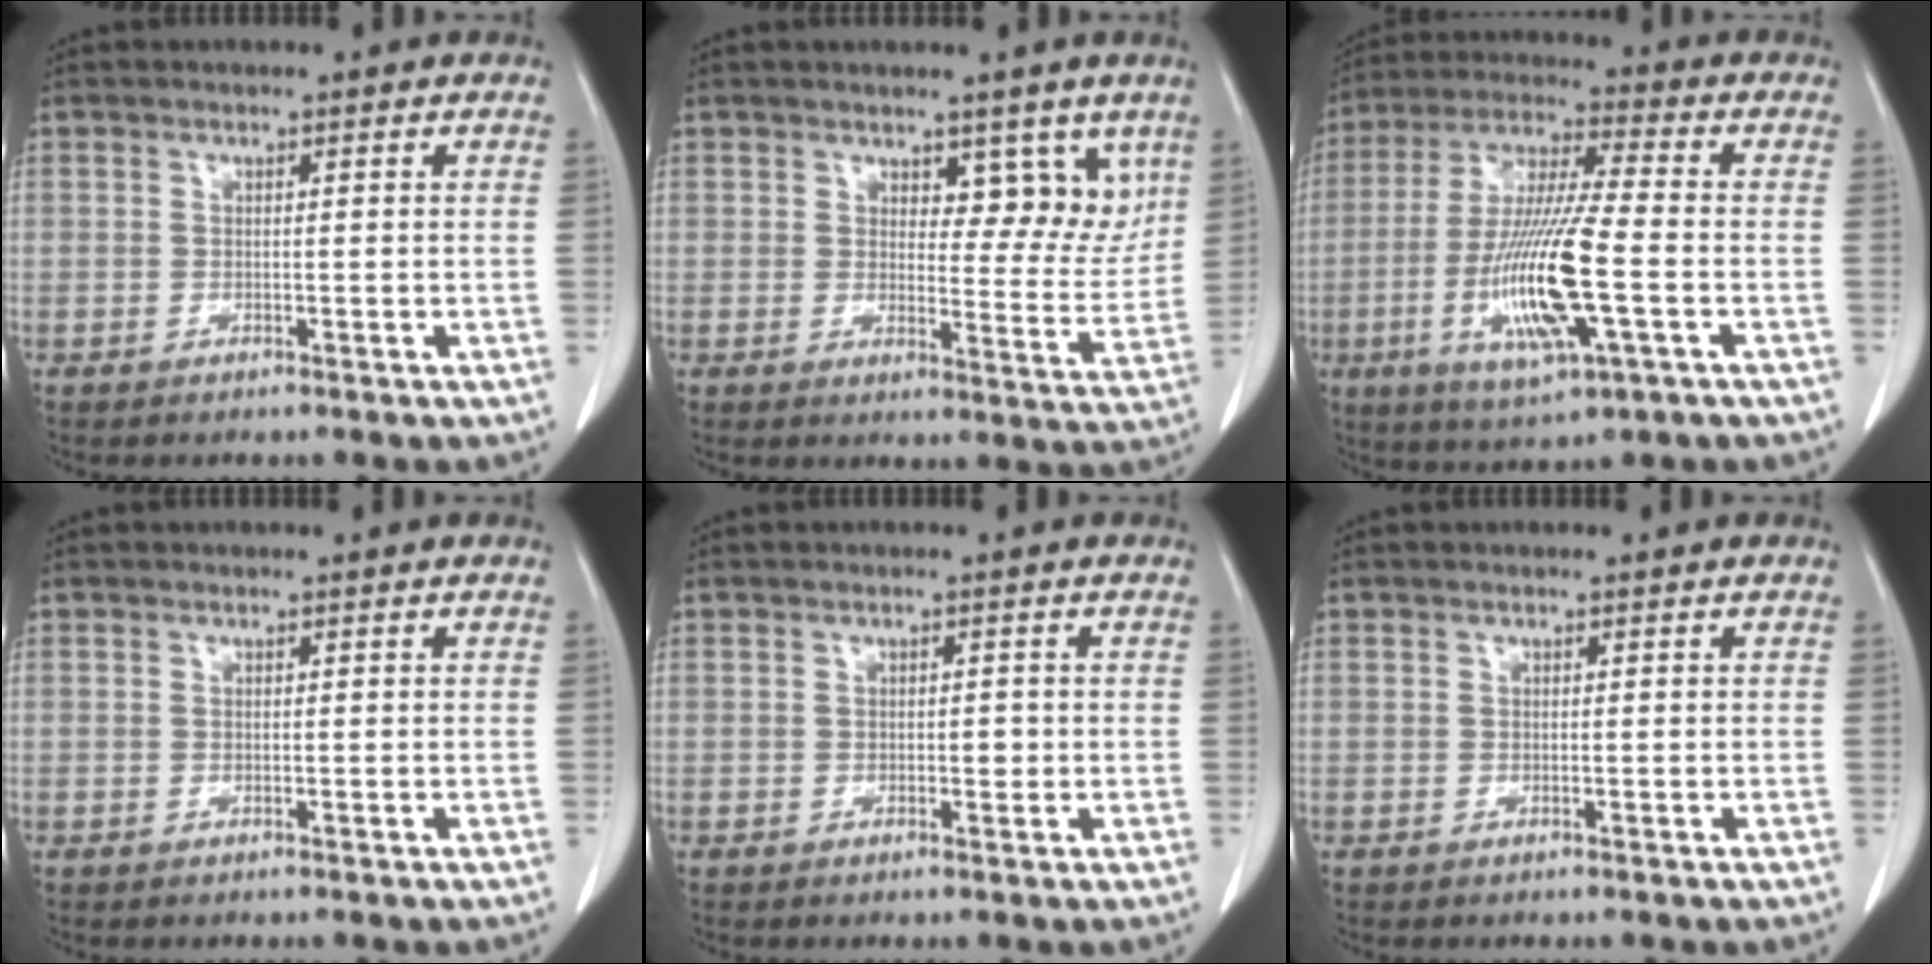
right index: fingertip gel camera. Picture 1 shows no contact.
{"total": 7.1, "force": [4.4, 3.3, 4.5], "torque": [-0.035, -0.014, 0.061]}
{"total": 16.0, "force": [-3.9, 1.4, 15.5], "torque": [-0.315, -0.018, -0.070]}
{"total": 0.0}
{"total": 1.1, "force": [-0.2, 0.6, 0.9], "torque": [-0.012, 0.001, -0.002]}
{"total": 0.0}